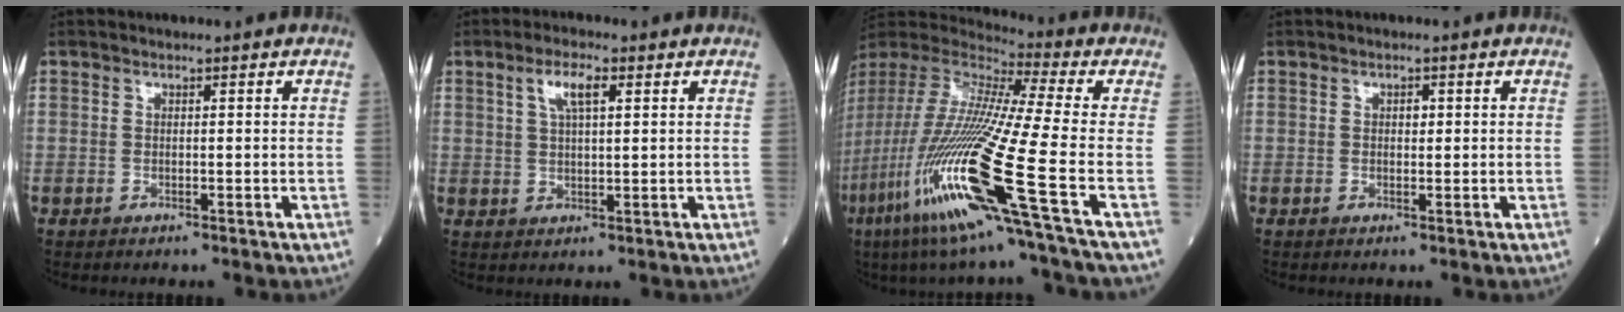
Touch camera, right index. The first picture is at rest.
{"total": 4.5, "force": [2.0, 1.0, 3.9], "torque": [-0.081, 0.008, 0.042]}
{"total": 25.0, "force": [-10.2, -0.7, 22.8], "torque": [-0.496, -0.061, -0.204]}
{"total": 0.9, "force": [0.2, 0.5, 0.7], "torque": [-0.009, 0.001, 0.003]}